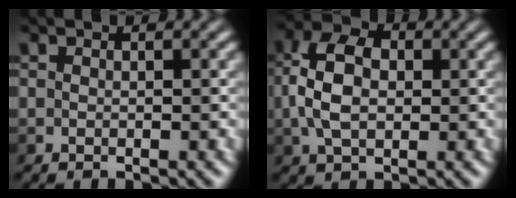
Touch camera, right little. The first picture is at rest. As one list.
[{"total": 6.2, "force": [-0.5, 4.2, 4.6], "torque": [-0.103, 0.009, -0.016]}]